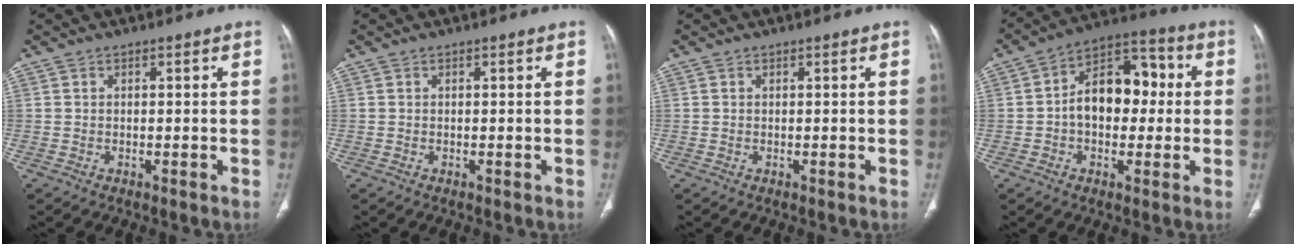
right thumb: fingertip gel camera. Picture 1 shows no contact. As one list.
[{"total": 0.0}, {"total": 0.0}, {"total": 13.6, "force": [0.3, 8.9, 10.2], "torque": [-0.123, 0.038, -0.004]}]